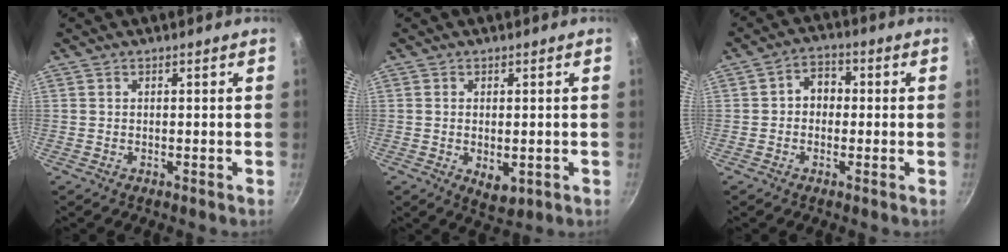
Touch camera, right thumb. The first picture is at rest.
{"total": 4.8, "force": [-0.9, 2.7, 3.8], "torque": [-0.054, -0.013, -0.007]}
{"total": 5.0, "force": [0.0, 4.1, 2.9], "torque": [-0.013, 0.014, -0.010]}